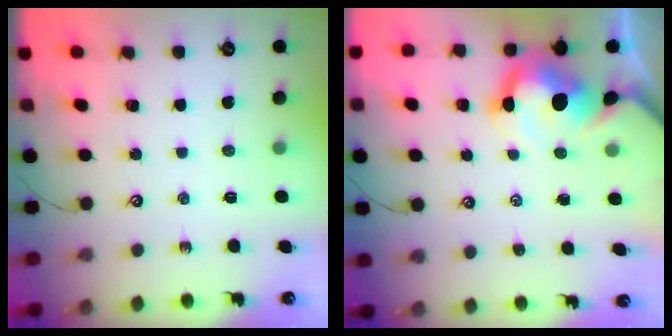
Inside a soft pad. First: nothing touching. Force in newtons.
{"total": 9.0, "press": 8.9, "slide": 1.6}